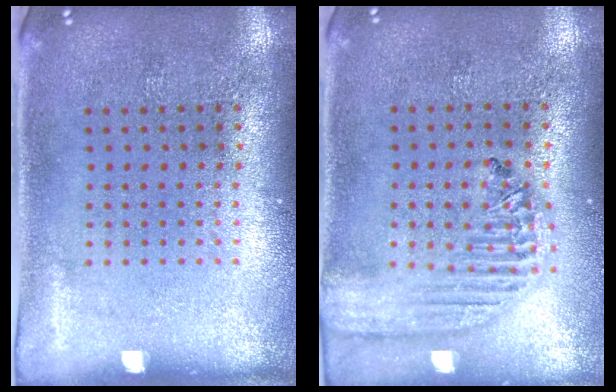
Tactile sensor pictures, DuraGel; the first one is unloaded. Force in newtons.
{"total": 2.0, "press": 1.8, "slide": 0.9}